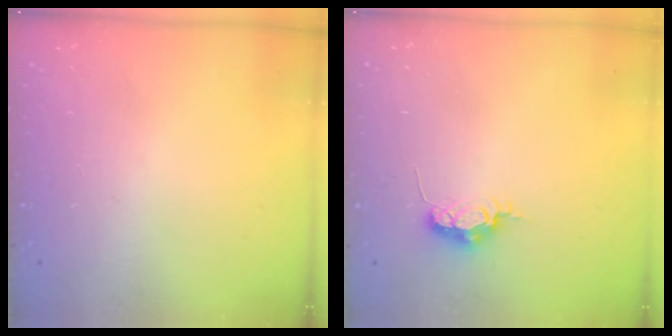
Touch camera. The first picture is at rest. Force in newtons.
{"total": 5.8, "press": 5.7, "slide": 0.5}